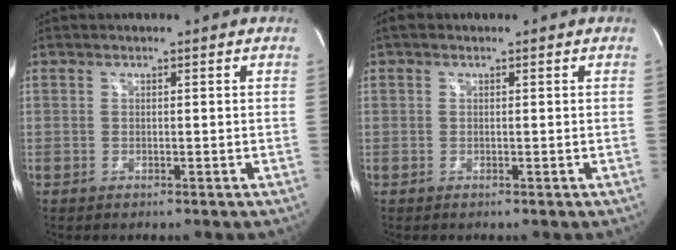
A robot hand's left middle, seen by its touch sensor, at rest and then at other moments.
{"total": 1.0, "force": [0.6, 0.6, 0.4], "torque": [-0.011, 0.010, 0.007]}